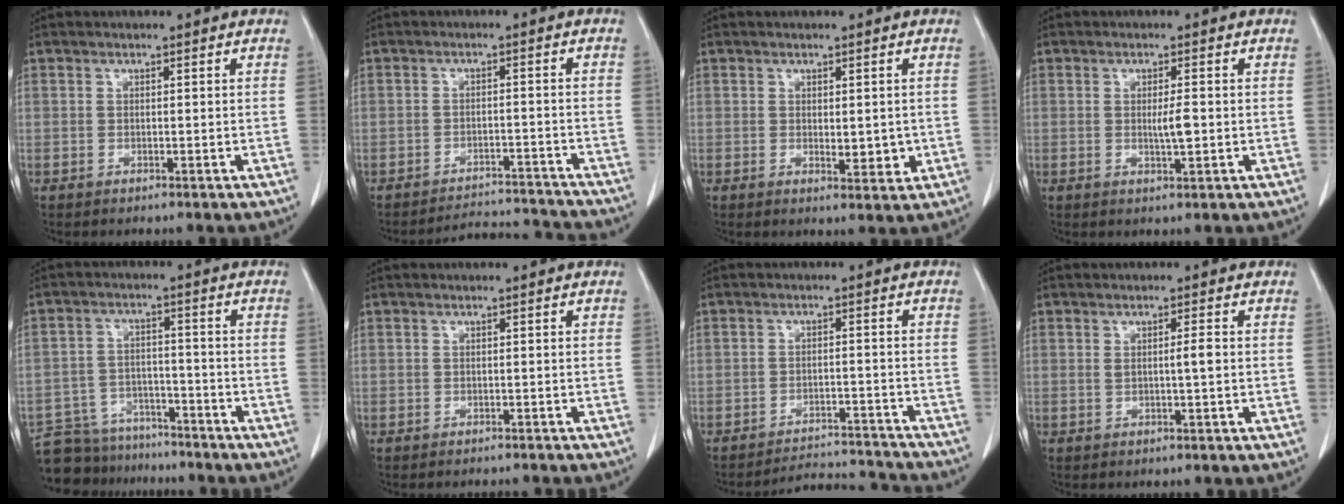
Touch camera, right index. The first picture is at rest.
{"total": 7.2, "force": [-7.0, 0.5, -1.3], "torque": [0.019, 0.022, -0.098]}
{"total": 3.0, "force": [-0.1, 1.3, 2.7], "torque": [-0.037, -0.007, 0.005]}
{"total": 2.7, "force": [-0.2, 0.3, 2.7], "torque": [-0.049, -0.003, -0.002]}
{"total": 10.7, "force": [-9.7, 4.6, 0.6], "torque": [-0.011, 0.021, -0.151]}
{"total": 2.3, "force": [-1.9, 1.2, 0.2], "torque": [-0.003, 0.002, -0.029]}
{"total": 7.1, "force": [-7.0, 0.3, -1.3], "torque": [0.020, 0.020, -0.100]}
{"total": 2.1, "force": [0.1, 0.0, 2.1], "torque": [-0.037, 0.000, 0.002]}